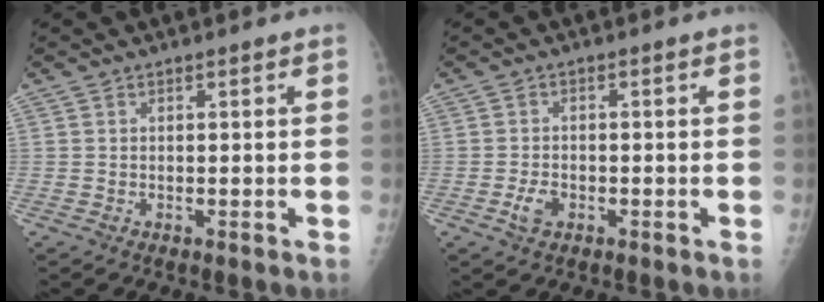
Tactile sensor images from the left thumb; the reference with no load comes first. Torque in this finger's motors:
{"motor_torque": [-0.24, 0.14, 0.23, -0.08, 0.01]}